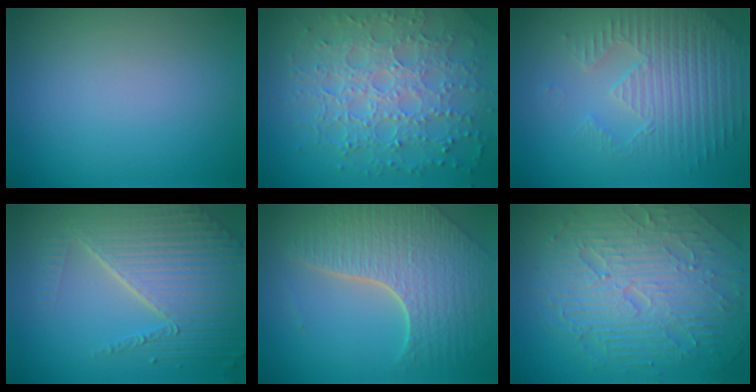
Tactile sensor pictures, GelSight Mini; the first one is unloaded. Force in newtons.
{"total": 8.0, "press": 5.6, "slide": 5.7}
{"total": 3.9, "press": 3.8, "slide": 0.8}
{"total": 8.6, "press": 5.7, "slide": 6.5}
{"total": 7.6, "press": 5.5, "slide": 5.2}
{"total": 9.5, "press": 6.2, "slide": 7.2}